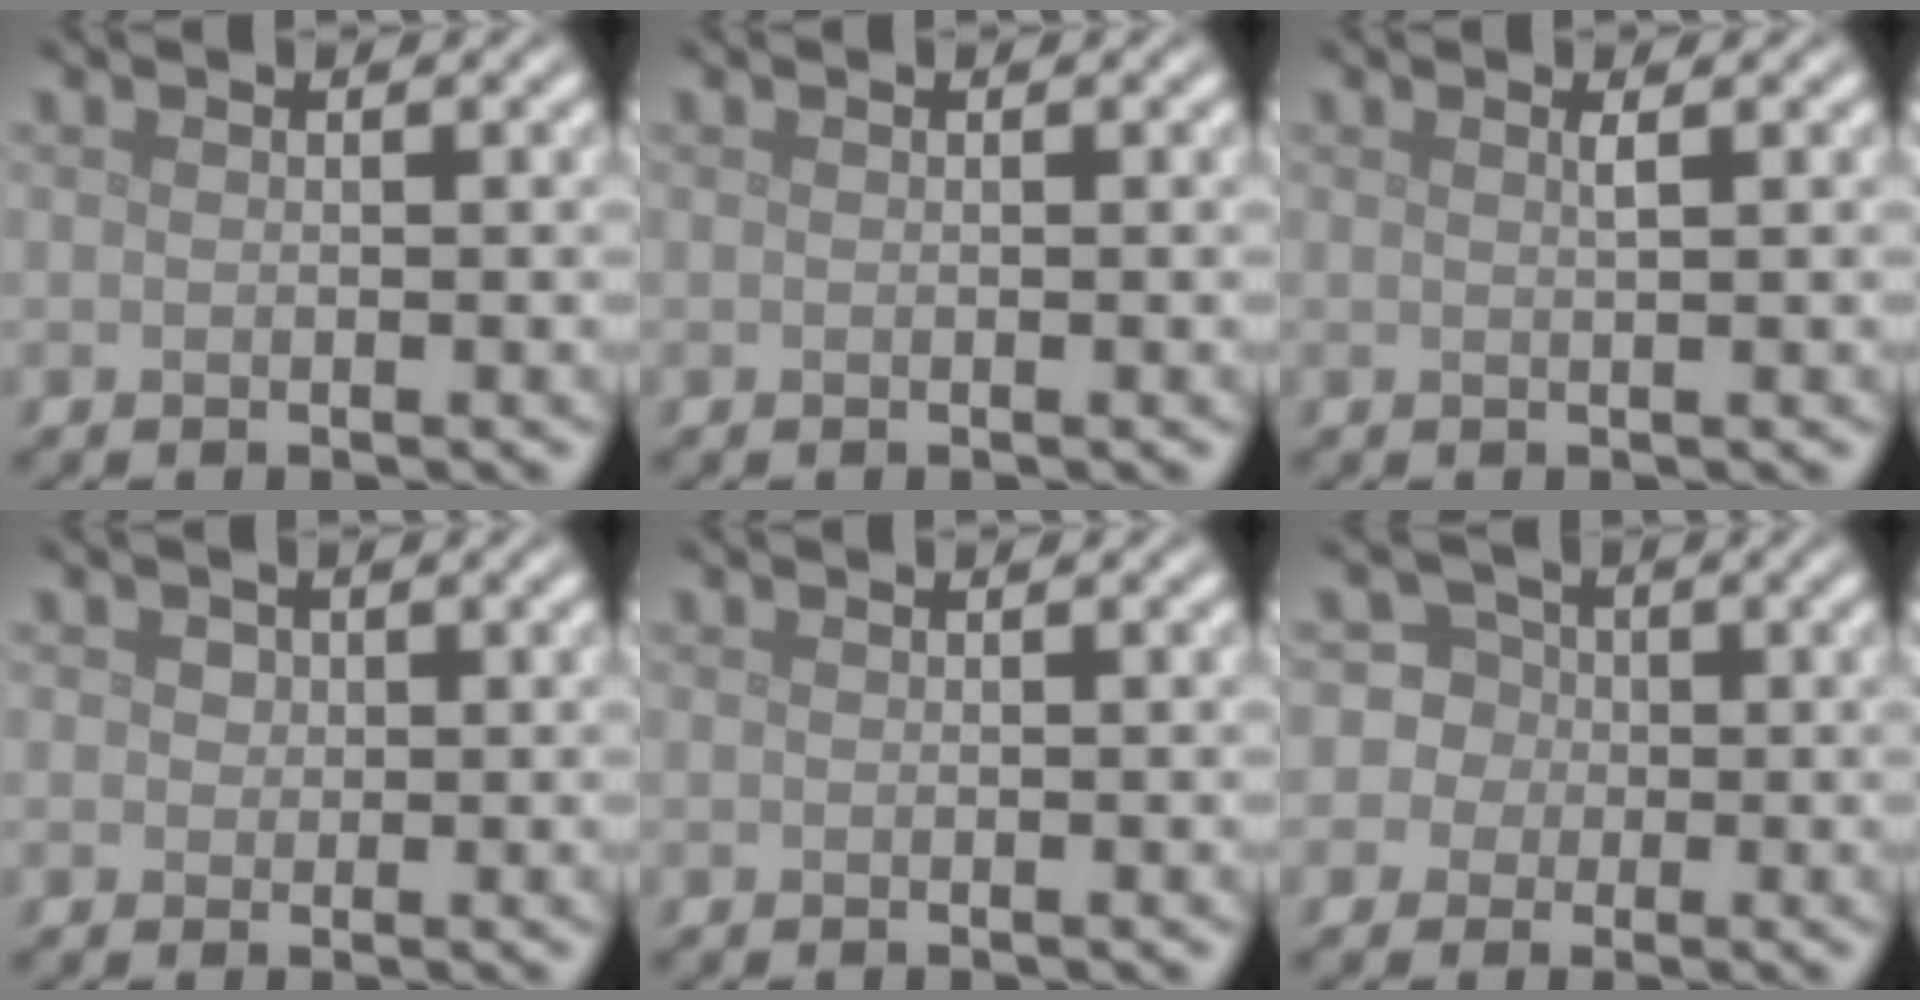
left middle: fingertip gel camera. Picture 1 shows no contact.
{"total": 0.0}
{"total": 0.9, "force": [0.4, 0.2, 0.8], "torque": [-0.009, 0.002, 0.004]}
{"total": 0.9, "force": [0.4, 0.8, 0.3], "torque": [-0.004, 0.001, 0.004]}
{"total": 0.0}
{"total": 6.4, "force": [0.5, 6.3, 1.3], "torque": [-0.019, 0.037, -0.011]}